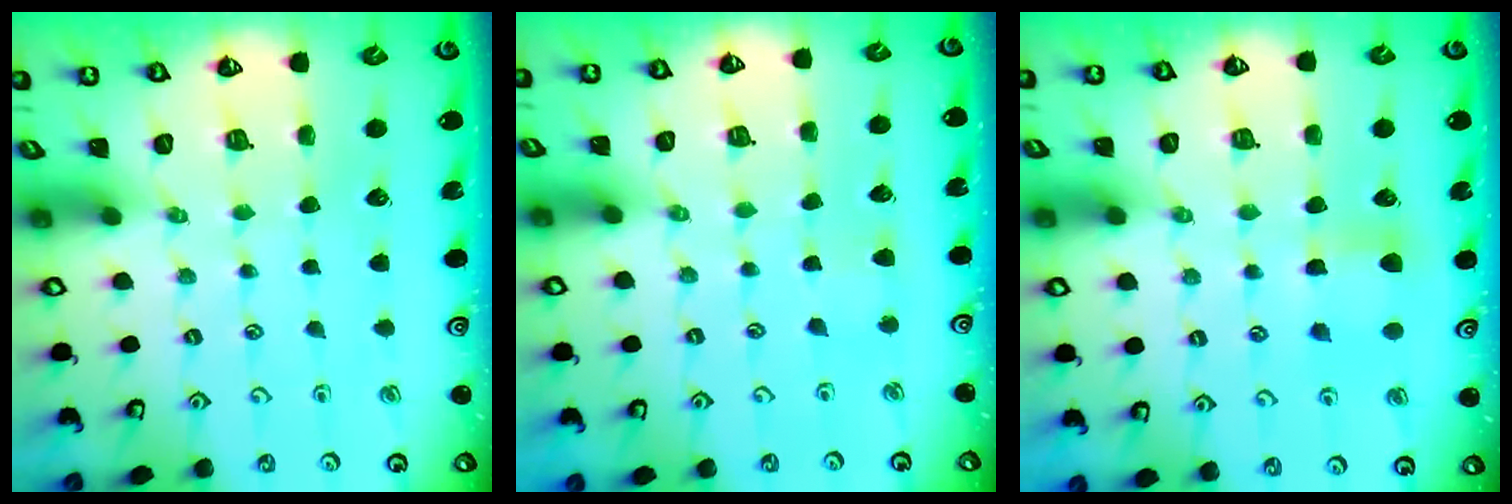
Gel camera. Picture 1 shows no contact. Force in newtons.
{"total": 2.5, "press": 2.4, "slide": 0.7}
{"total": 5.2, "press": 5.2, "slide": 0.5}